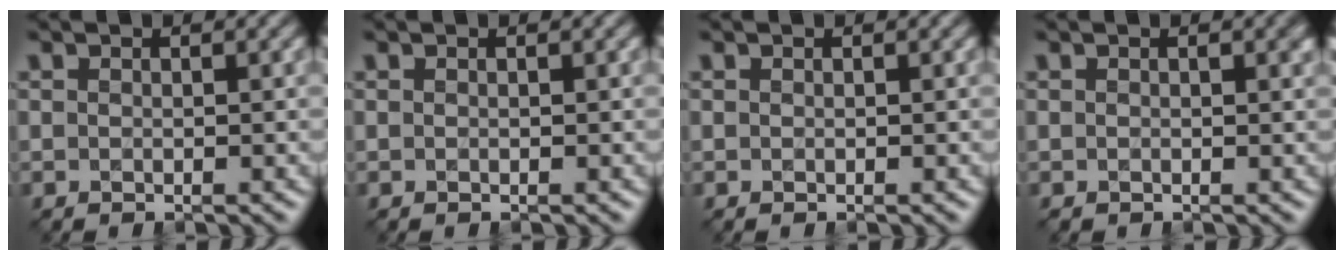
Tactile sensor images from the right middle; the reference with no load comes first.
{"total": 0.0}
{"total": 0.0}
{"total": 0.8, "force": [0.1, 0.4, 0.7], "torque": [-0.009, -0.002, 0.002]}